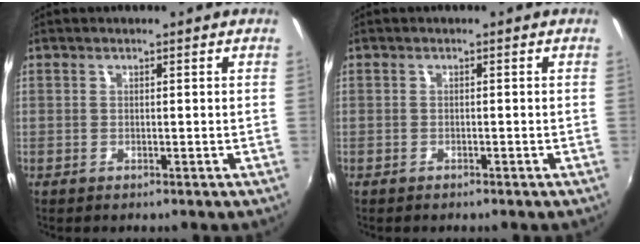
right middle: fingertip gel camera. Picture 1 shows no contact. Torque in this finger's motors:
{"motor_torque": [0.44, -0.83, -0.45, -0.04]}